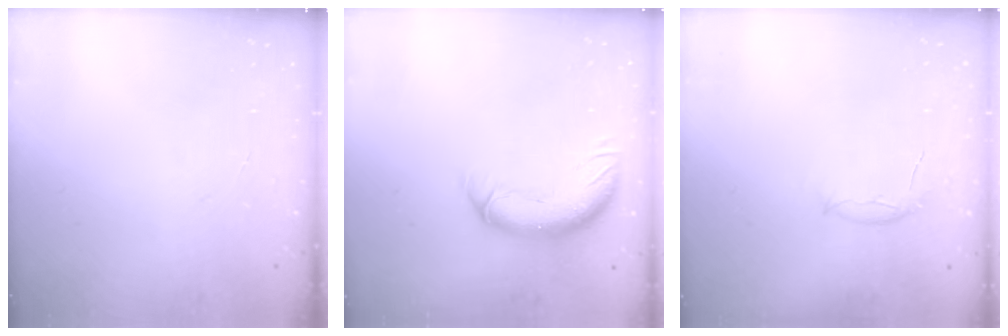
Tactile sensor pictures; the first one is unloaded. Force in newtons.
{"total": 11.7, "press": 11.5, "slide": 2.1}
{"total": 5.6, "press": 5.5, "slide": 0.9}